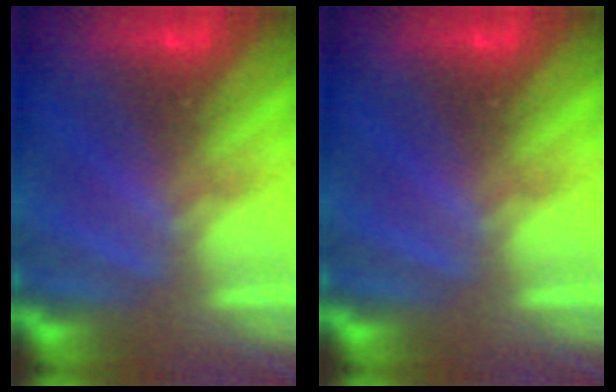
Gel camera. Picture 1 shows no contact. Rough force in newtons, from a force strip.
{"total": 0.0}